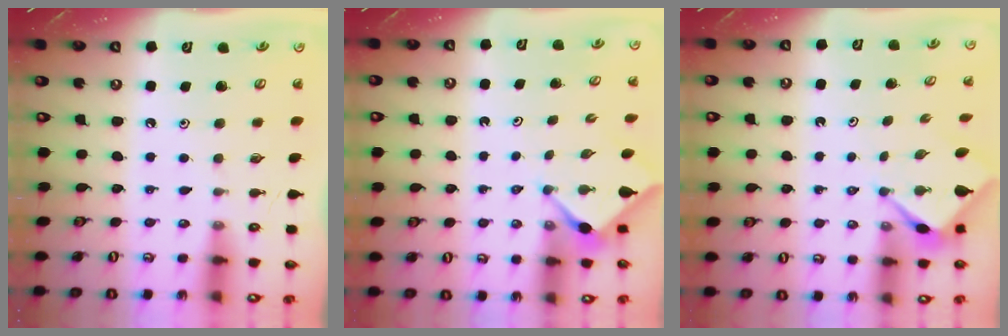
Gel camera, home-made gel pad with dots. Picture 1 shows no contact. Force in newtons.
{"total": 3.0, "press": 3.0, "slide": 0.2}
{"total": 3.2, "press": 3.2, "slide": 0.3}